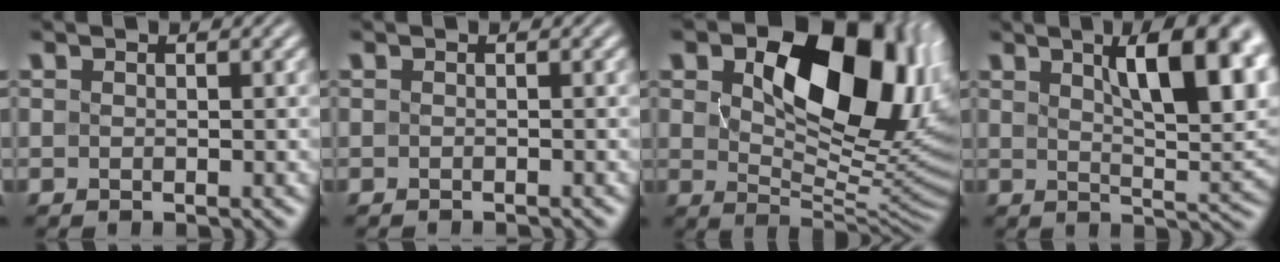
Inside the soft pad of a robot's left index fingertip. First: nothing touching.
{"total": 1.0, "force": [-0.9, 0.2, 0.5], "torque": [0.003, 0.001, -0.015]}
{"total": 13.8, "force": [4.6, 7.4, 10.7], "torque": [-0.152, -0.005, 0.081]}
{"total": 10.3, "force": [3.8, 3.5, 8.9], "torque": [-0.121, 0.005, 0.061]}